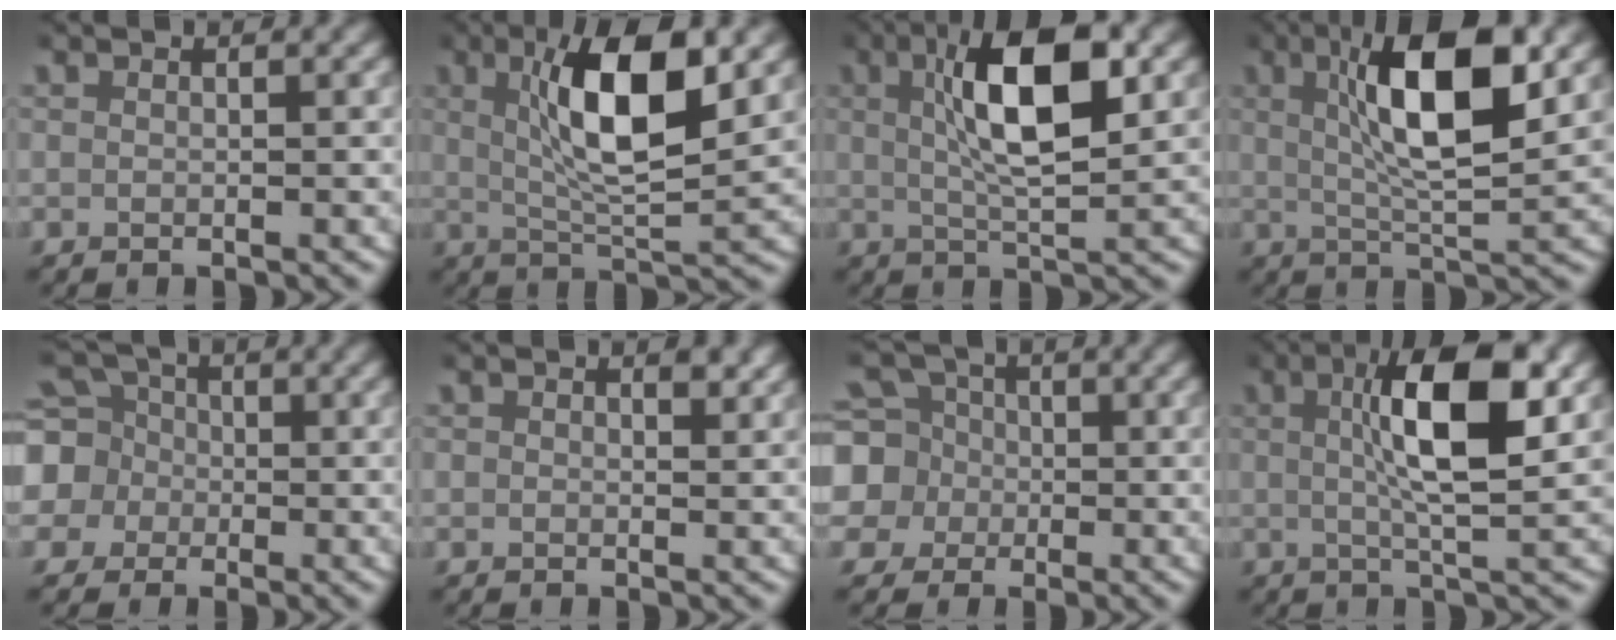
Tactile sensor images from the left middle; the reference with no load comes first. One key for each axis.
{"total": 8.1, "fx": 2.4, "fy": 1.8, "fz": 7.5, "tx": -0.131, "ty": 0.001, "tz": 0.039}
{"total": 8.7, "fx": 2.0, "fy": 2.5, "fz": 8.1, "tx": -0.130, "ty": 0.014, "tz": 0.029}
{"total": 9.5, "fx": 2.7, "fy": 2.3, "fz": 8.8, "tx": -0.145, "ty": 0.010, "tz": 0.038}
{"total": 9.2, "fx": -0.4, "fy": 8.8, "fz": 2.9, "tx": -0.090, "ty": -0.021, "tz": -0.019}
{"total": 1.1, "fx": 0.6, "fy": 0.7, "fz": 0.6, "tx": -0.002, "ty": -0.002, "tz": 0.009}
{"total": 9.4, "fx": -0.6, "fy": 8.9, "fz": 2.9, "tx": -0.089, "ty": -0.027, "tz": -0.020}
{"total": 8.5, "fx": 1.9, "fy": 2.1, "fz": 8.0, "tx": -0.135, "ty": 0.007, "tz": 0.027}